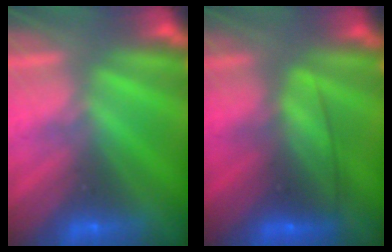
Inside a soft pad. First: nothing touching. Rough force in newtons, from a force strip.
{"total": 6.6}